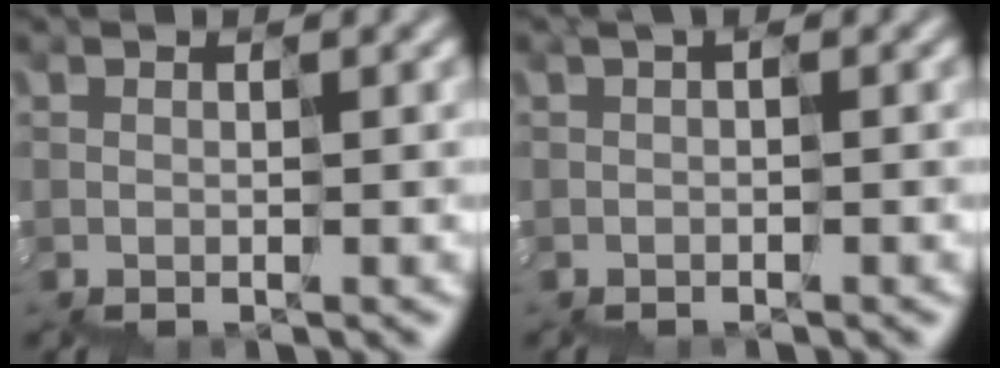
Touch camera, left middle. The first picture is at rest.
{"total": 0.6, "force": [-0.2, 0.2, 0.6], "torque": [-0.010, -0.003, -0.001]}